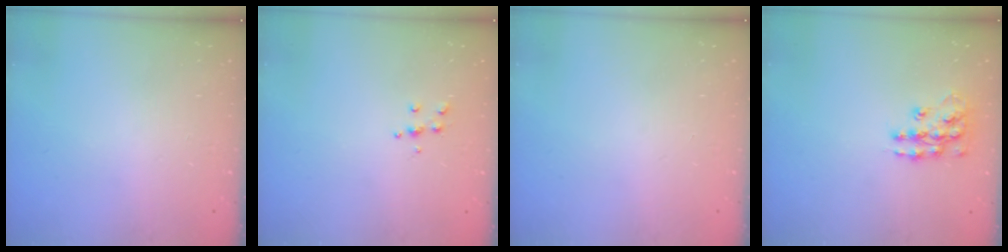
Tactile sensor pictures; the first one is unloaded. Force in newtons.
{"total": 5.0, "press": 5.0, "slide": 0.6}
{"total": 0.0}
{"total": 11.7, "press": 11.6, "slide": 0.8}